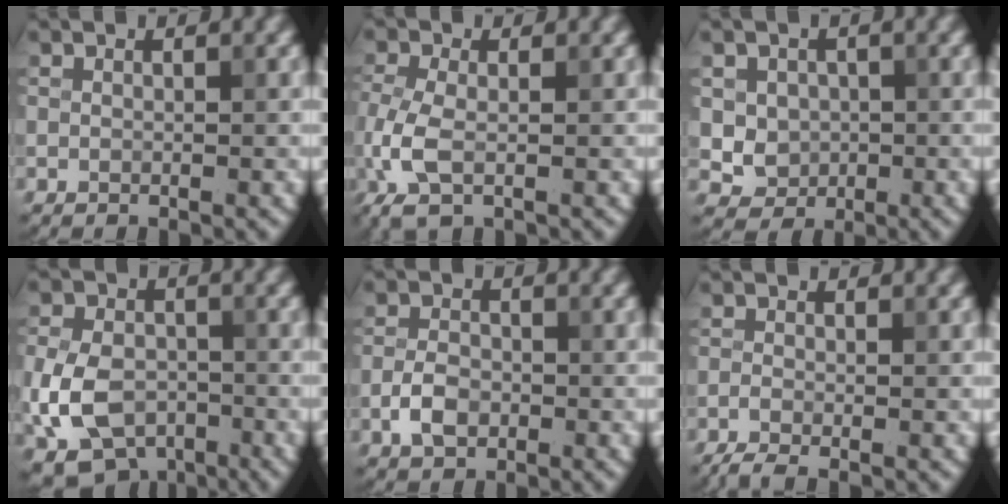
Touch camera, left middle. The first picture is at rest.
{"total": 4.1, "force": [-1.1, 1.9, 3.5], "torque": [-0.095, -0.006, -0.025]}
{"total": 2.8, "force": [0.2, 2.6, 1.0], "torque": [-0.018, -0.006, 0.013]}
{"total": 8.1, "force": [-2.7, 5.7, 5.1], "torque": [-0.116, -0.011, -0.057]}
{"total": 2.8, "force": [-1.1, 1.8, 1.9], "torque": [-0.033, 0.003, -0.026]}
{"total": 1.9, "force": [-1.4, 0.3, 1.3], "torque": [-0.029, -0.006, -0.036]}